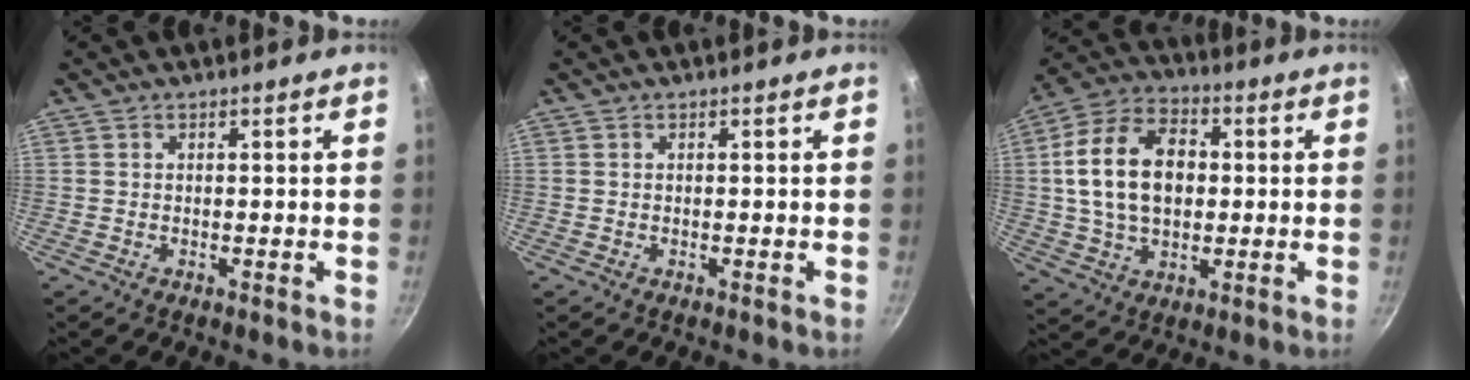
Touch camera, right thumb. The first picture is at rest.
{"total": 0.0}
{"total": 16.1, "force": [1.4, 10.9, 11.8], "torque": [-0.186, 0.020, 0.015]}